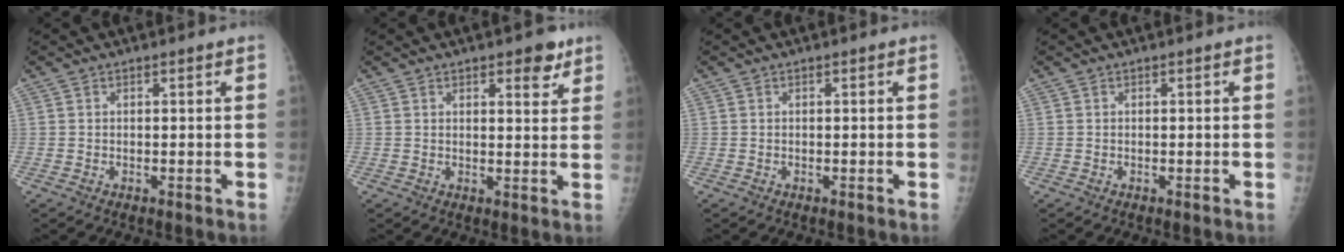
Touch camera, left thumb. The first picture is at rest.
{"total": 4.8, "force": [3.0, 2.0, 3.1], "torque": [-0.022, -0.015, 0.035]}
{"total": 0.0}
{"total": 0.0}